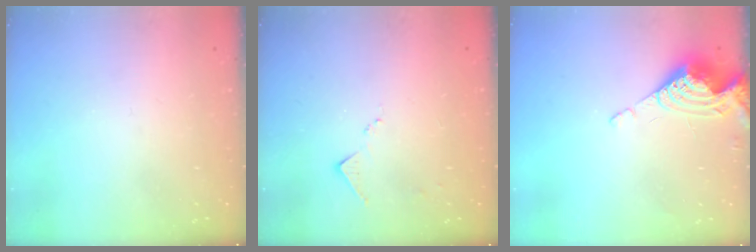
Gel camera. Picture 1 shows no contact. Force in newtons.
{"total": 6.7, "press": 6.7, "slide": 0.8}
{"total": 6.9, "press": 6.9, "slide": 0.6}